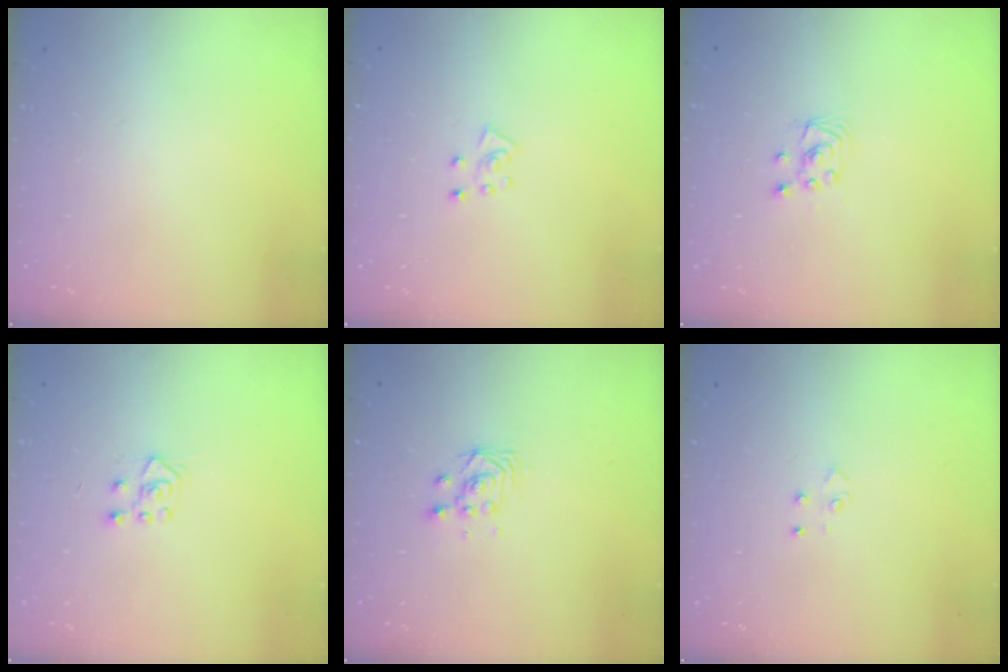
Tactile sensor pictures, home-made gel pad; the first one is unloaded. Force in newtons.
{"total": 4.2, "press": 4.2, "slide": 0.4}
{"total": 2.4, "press": 2.4, "slide": 0.2}
{"total": 4.8, "press": 4.7, "slide": 0.7}
{"total": 2.8, "press": 2.8, "slide": 0.3}
{"total": 3.1, "press": 3.1, "slide": 0.6}